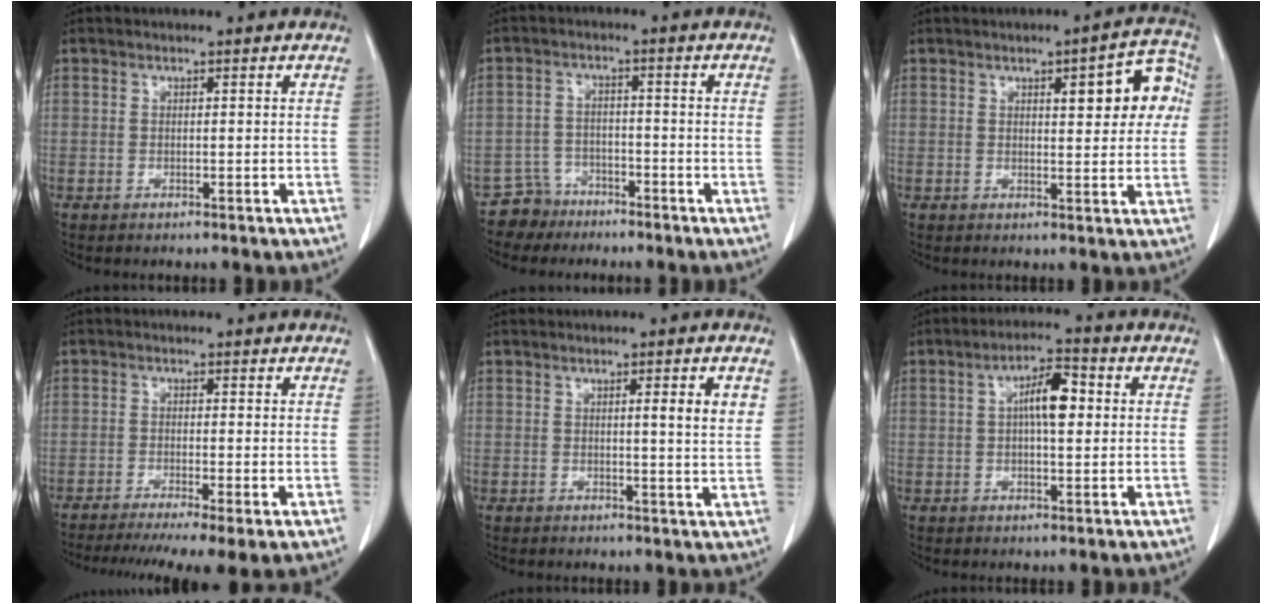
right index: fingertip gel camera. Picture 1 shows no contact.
{"total": 4.3, "force": [-3.4, 2.5, -0.8], "torque": [0.015, 0.005, -0.063]}
{"total": 8.8, "force": [2.4, 2.7, 8.0], "torque": [-0.090, 0.021, 0.025]}
{"total": 9.8, "force": [-6.9, 0.8, 6.9], "torque": [-0.104, -0.017, -0.110]}
{"total": 4.1, "force": [1.4, -0.1, 3.9], "torque": [-0.051, -0.006, 0.016]}
{"total": 6.4, "force": [1.0, 1.9, 6.0], "torque": [-0.108, 0.014, 0.016]}